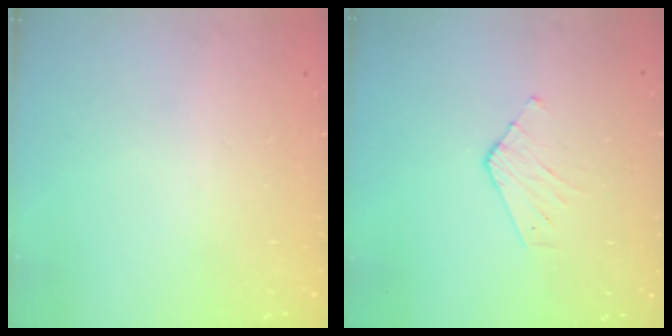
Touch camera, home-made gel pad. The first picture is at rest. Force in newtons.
{"total": 3.4, "press": 3.4, "slide": 0.3}